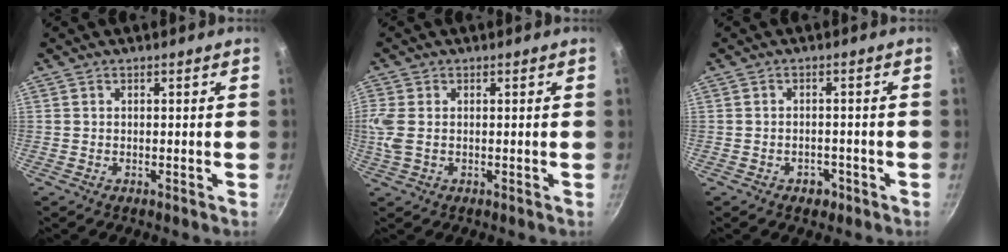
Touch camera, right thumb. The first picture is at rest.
{"total": 4.6, "force": [0.0, 2.9, 3.5], "torque": [-0.113, 0.006, 0.002]}
{"total": 2.5, "force": [-1.4, 1.8, 1.0], "torque": [-0.004, 0.013, -0.016]}